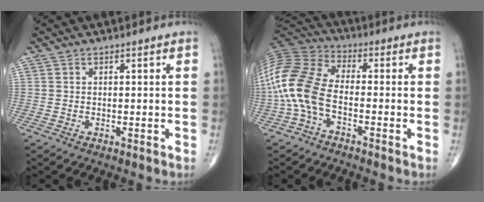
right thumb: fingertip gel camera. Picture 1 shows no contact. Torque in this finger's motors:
{"motor_torque": [0.22, 0.93, 1.59, -0.14, 0.57]}